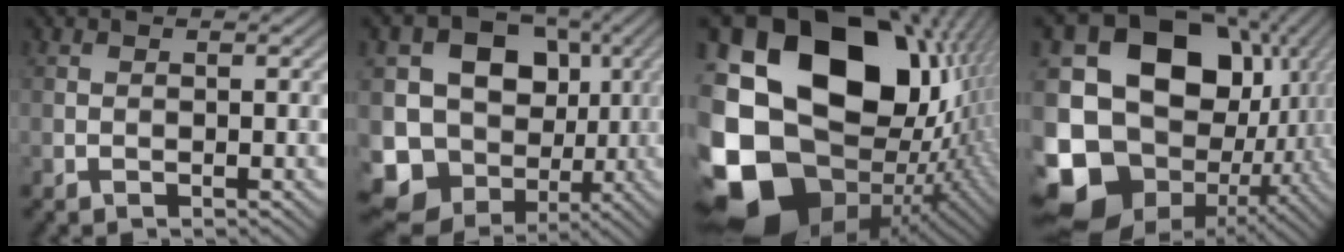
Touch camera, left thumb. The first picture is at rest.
{"total": 15.4, "force": [0.1, 13.7, 7.2], "torque": [-0.165, -0.020, -0.003]}
{"total": 23.2, "force": [-1.3, 18.7, 13.7], "torque": [-0.345, -0.039, 0.007]}
{"total": 19.8, "force": [-2.5, 16.4, 10.9], "torque": [-0.241, -0.041, -0.019]}